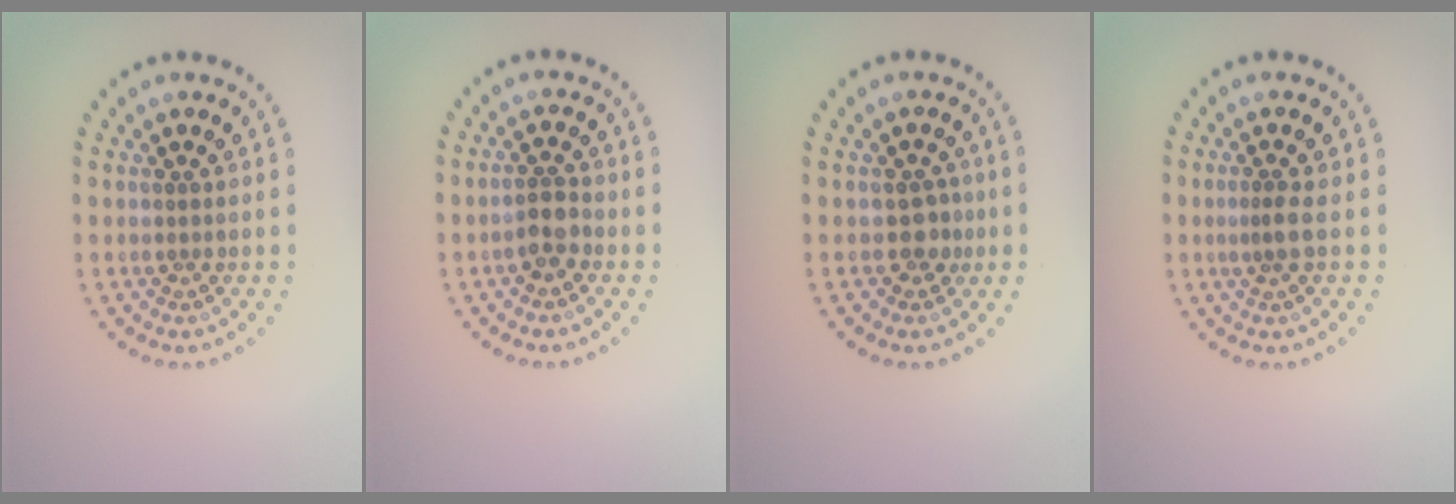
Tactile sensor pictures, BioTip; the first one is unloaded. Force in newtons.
{"total": 2.0, "press": 1.8, "slide": 0.9}
{"total": 1.6, "press": 1.4, "slide": 0.7}
{"total": 1.3, "press": 0.8, "slide": 1.0}